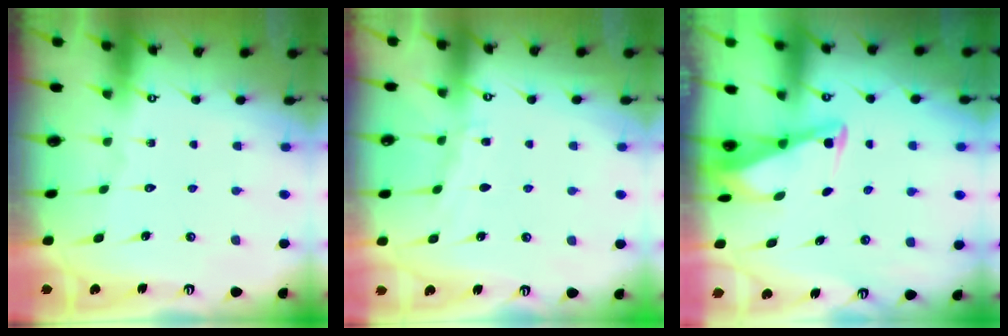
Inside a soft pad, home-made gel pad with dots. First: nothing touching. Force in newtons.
{"total": 4.5, "press": 4.5, "slide": 0.5}
{"total": 2.7, "press": 2.7, "slide": 0.3}